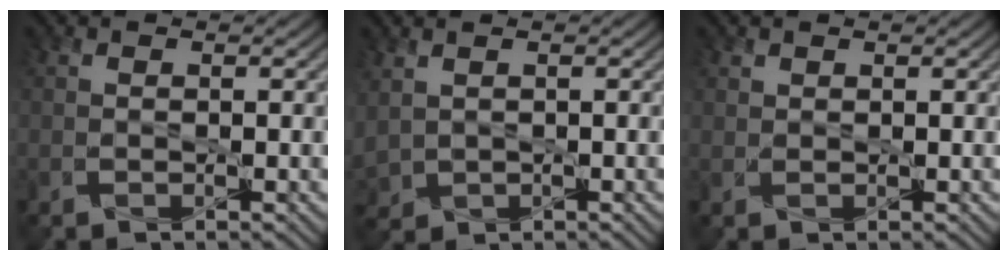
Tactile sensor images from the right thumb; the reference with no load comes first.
{"total": 2.9, "force": [0.6, 2.2, 1.9], "torque": [-0.065, -0.006, 0.013]}
{"total": 0.8, "force": [0.7, 0.4, 0.1], "torque": [-0.003, -0.003, 0.017]}